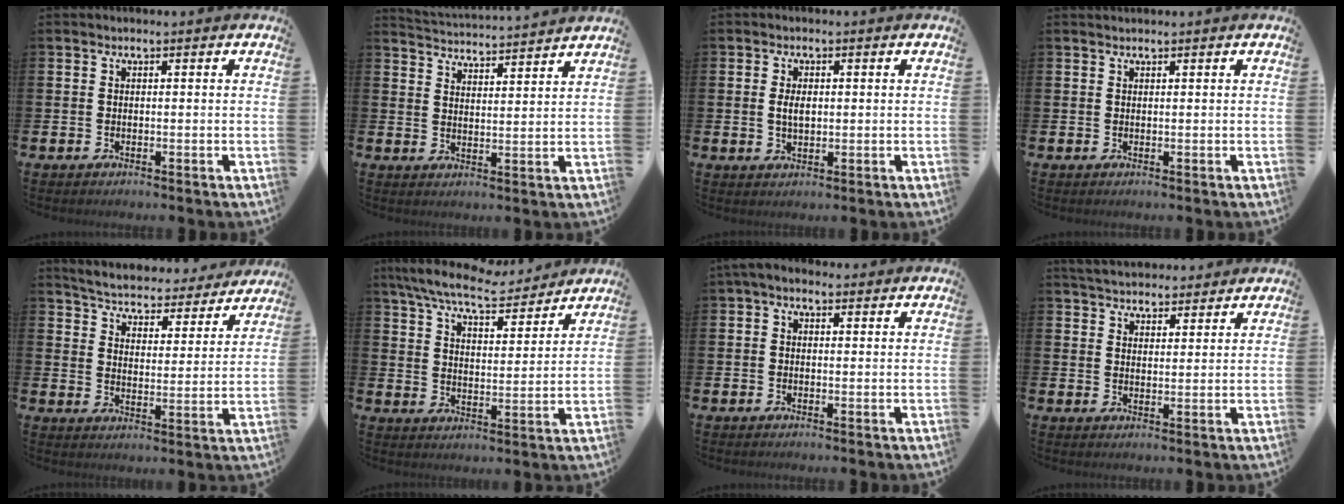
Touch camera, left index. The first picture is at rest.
{"total": 4.1, "force": [4.1, -0.4, -0.1], "torque": [-0.014, -0.036, 0.072]}
{"total": 2.7, "force": [0.3, 1.6, 2.2], "torque": [-0.030, 0.001, 0.000]}
{"total": 0.6, "force": [0.6, 0.0, 0.0], "torque": [0.001, -0.001, 0.011]}
{"total": 5.2, "force": [5.1, 0.9, 0.5], "torque": [-0.040, -0.039, 0.084]}
{"total": 8.7, "force": [8.0, 1.2, 3.2], "torque": [-0.090, -0.042, 0.143]}
{"total": 1.8, "force": [0.7, 1.2, 1.1], "torque": [-0.024, 0.011, 0.011]}
{"total": 4.6, "force": [4.5, 1.0, 0.1], "torque": [-0.012, -0.021, 0.081]}